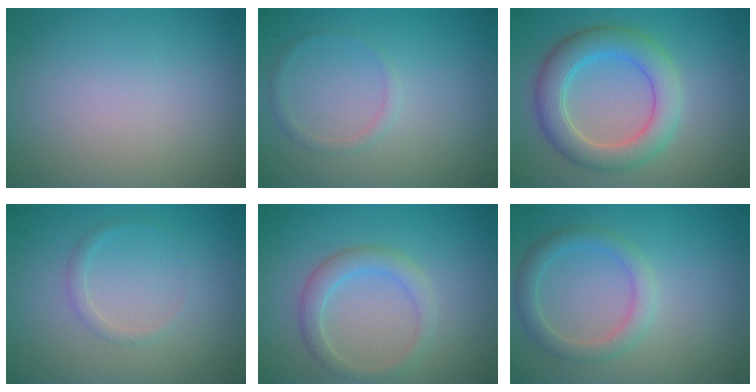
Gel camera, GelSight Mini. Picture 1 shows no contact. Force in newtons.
{"total": 1.0, "press": 1.0, "slide": 0.0}
{"total": 5.3, "press": 5.3, "slide": 0.0}
{"total": 1.0, "press": 1.0, "slide": 0.0}
{"total": 2.6, "press": 2.6, "slide": 0.3}
{"total": 2.5, "press": 2.5, "slide": 0.1}